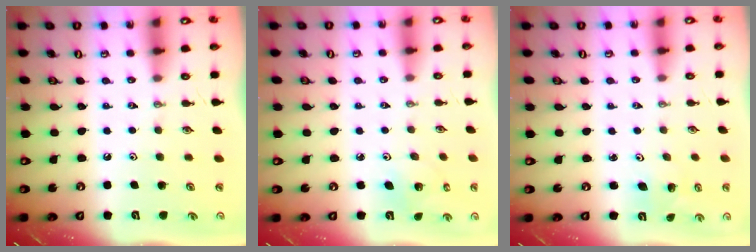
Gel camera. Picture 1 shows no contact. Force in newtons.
{"total": 2.8, "press": 2.8, "slide": 0.2}
{"total": 2.5, "press": 2.5, "slide": 0.1}